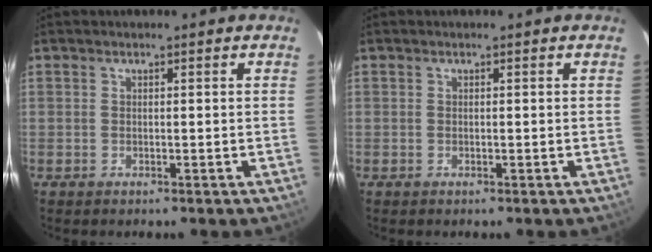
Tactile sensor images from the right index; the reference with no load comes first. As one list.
[{"total": 0.0}]